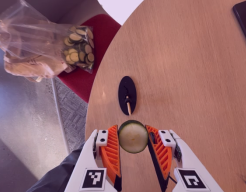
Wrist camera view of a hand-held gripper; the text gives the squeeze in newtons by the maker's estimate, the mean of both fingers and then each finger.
{"total": 8.7, "left": 8.5, "right": 8.8}